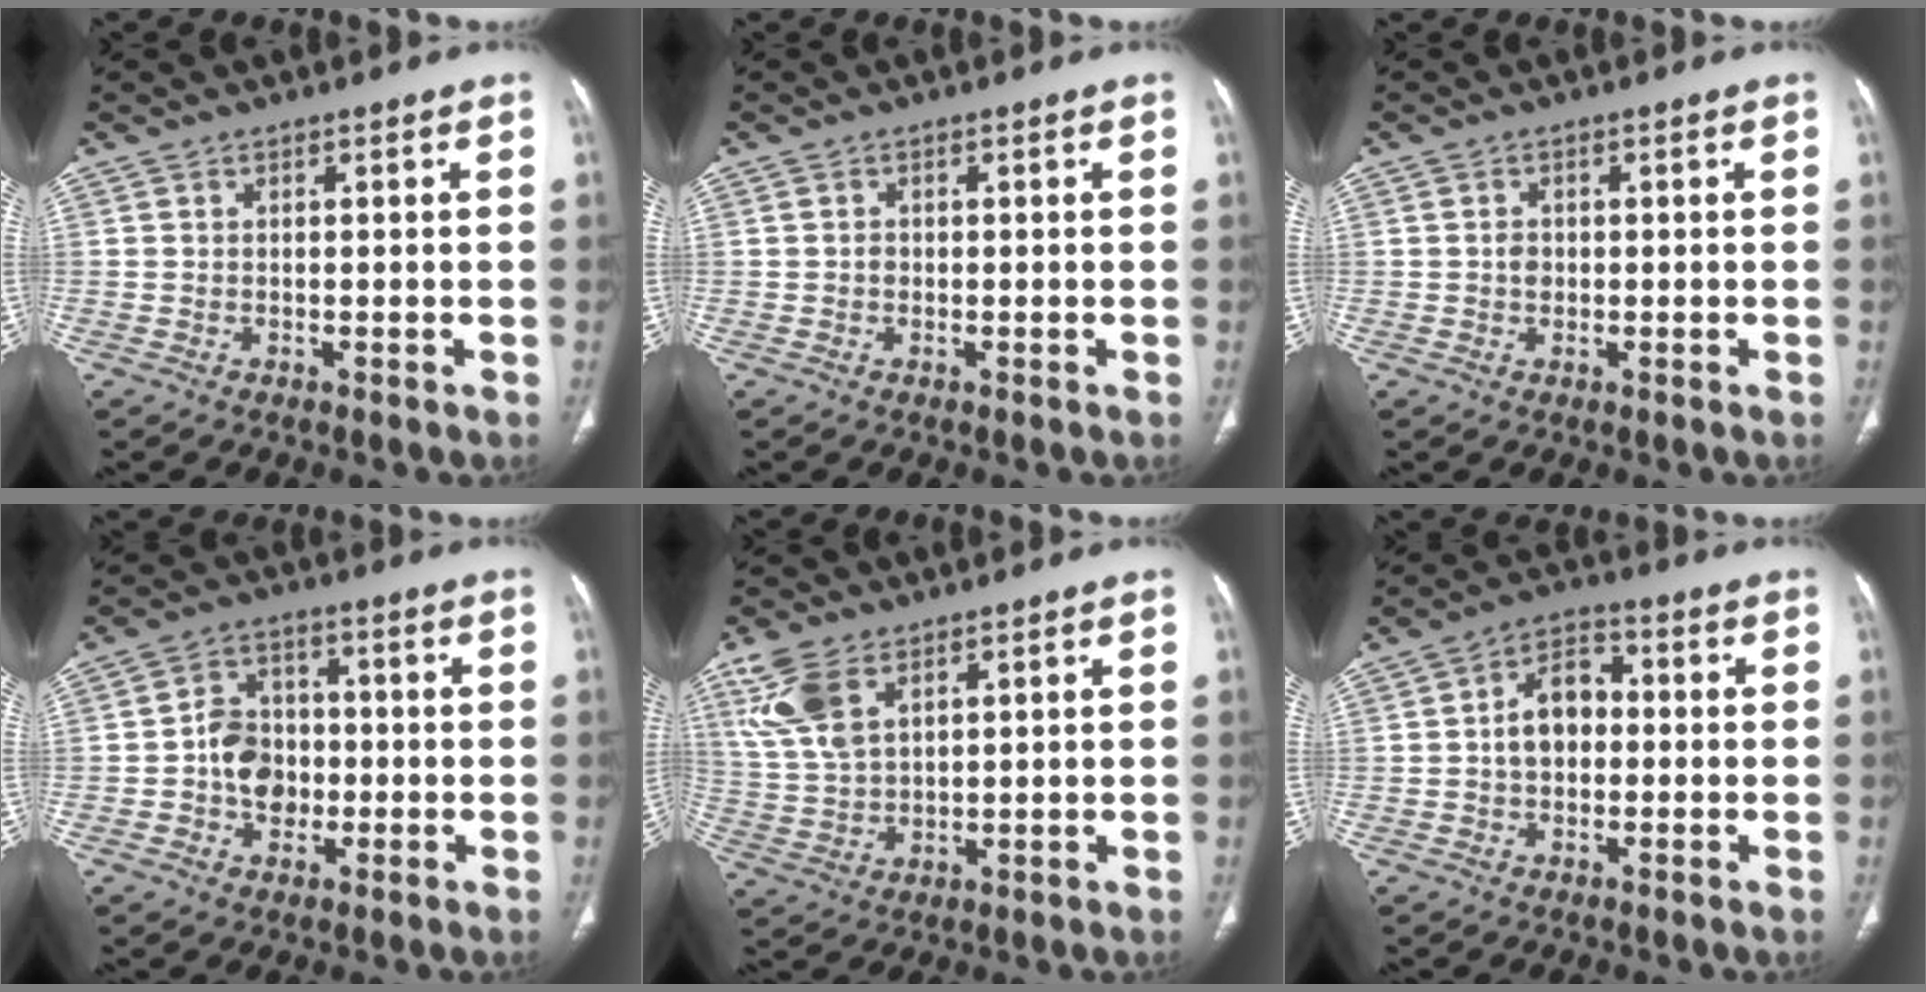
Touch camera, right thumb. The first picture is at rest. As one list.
[{"total": 0.9, "force": [-0.1, 0.8, 0.4], "torque": [-0.004, 0.003, -0.002]}, {"total": 1.7, "force": [0.0, 1.4, 1.0], "torque": [-0.011, 0.003, -0.002]}, {"total": 8.2, "force": [-1.4, 6.7, 4.6], "torque": [-0.045, 0.021, -0.029]}, {"total": 9.6, "force": [5.0, 5.1, 6.4], "torque": [-0.141, -0.008, 0.110]}, {"total": 7.7, "force": [-0.1, 5.4, 5.5], "torque": [-0.078, 0.025, -0.011]}]